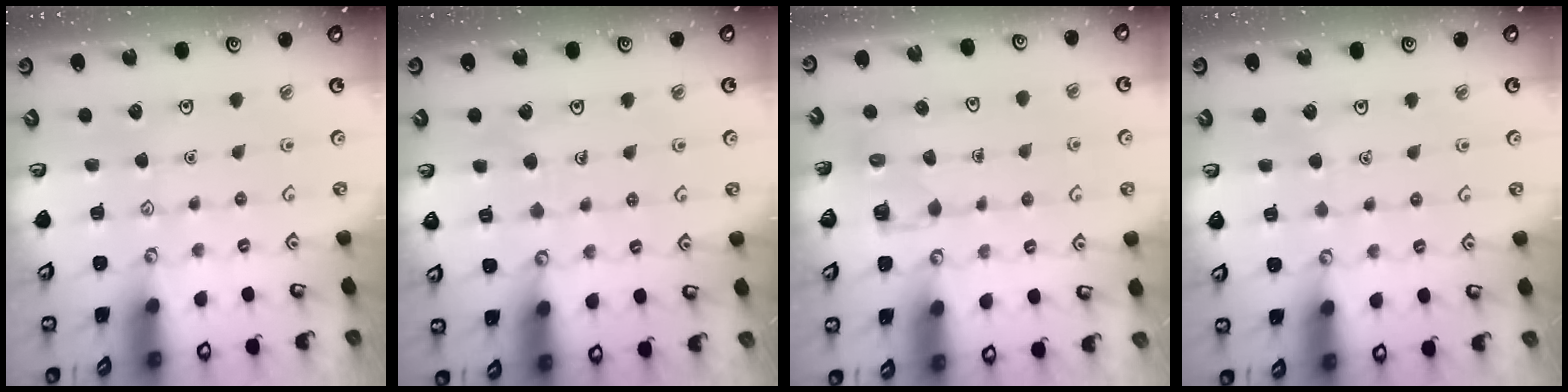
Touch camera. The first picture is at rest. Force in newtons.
{"total": 4.1, "press": 4.1, "slide": 0.3}
{"total": 2.8, "press": 2.8, "slide": 0.2}
{"total": 1.4, "press": 1.4, "slide": 0.1}